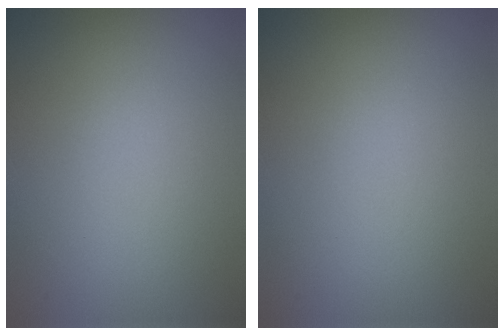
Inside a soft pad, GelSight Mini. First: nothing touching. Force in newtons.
{"total": 0.0}